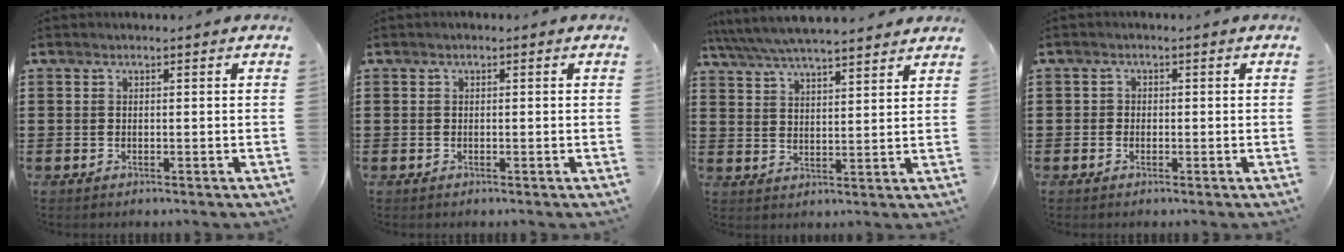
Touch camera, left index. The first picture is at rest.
{"total": 0.0}
{"total": 5.9, "force": [5.6, 0.5, 1.9], "torque": [-0.058, -0.021, 0.100]}
{"total": 1.0, "force": [-0.4, 0.9, 0.2], "torque": [-0.007, 0.004, -0.009]}